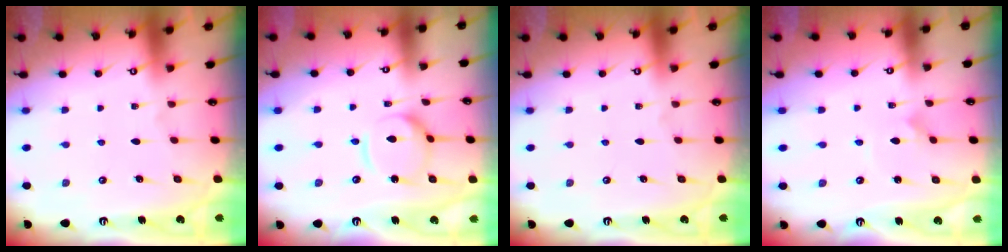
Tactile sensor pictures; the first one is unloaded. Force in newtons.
{"total": 9.4, "press": 9.4, "slide": 0.5}
{"total": 0.0}
{"total": 2.5, "press": 2.5, "slide": 0.1}